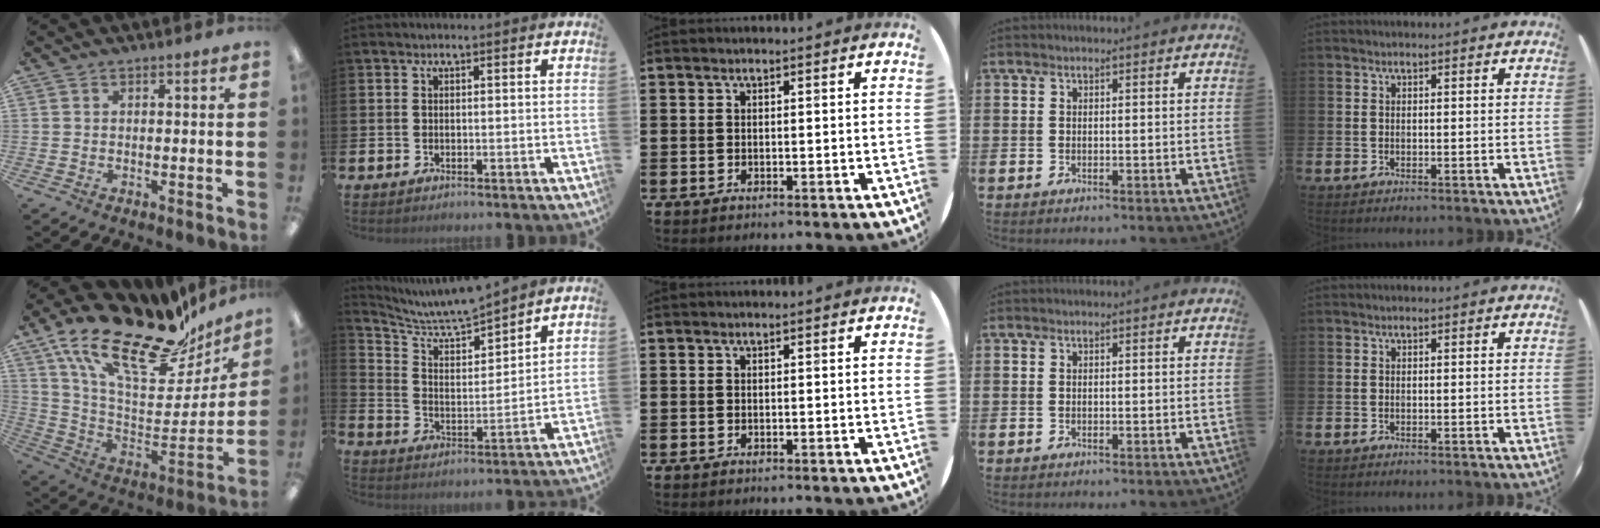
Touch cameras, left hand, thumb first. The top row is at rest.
{"thumb": {"total": 24.9, "force": [18.2, 8.9, 14.5], "torque": [-0.228, -0.130, 0.312]}, "index": {"total": 7.8, "force": [7.5, 1.0, 2.0], "torque": [-0.079, -0.056, 0.131]}}